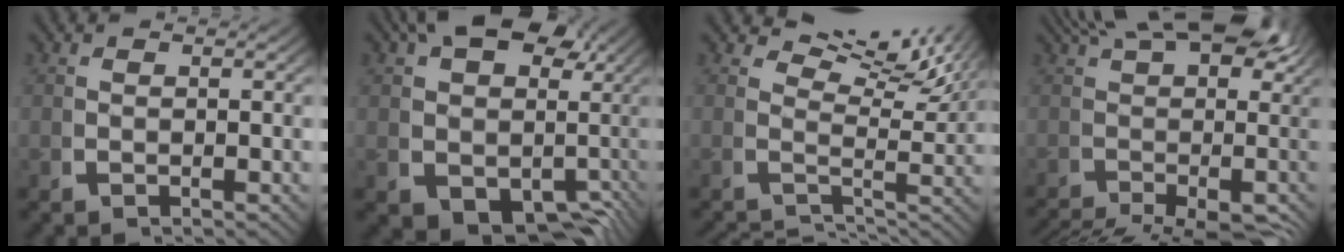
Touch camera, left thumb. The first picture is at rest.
{"total": 16.3, "force": [-0.7, 12.3, 10.7], "torque": [-0.183, -0.061, 0.014]}
{"total": 4.5, "force": [0.6, 2.6, 3.6], "torque": [-0.018, -0.001, 0.009]}
{"total": 14.7, "force": [-1.2, 8.6, 11.8], "torque": [-0.151, -0.029, -0.009]}